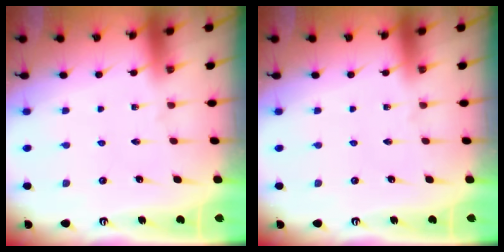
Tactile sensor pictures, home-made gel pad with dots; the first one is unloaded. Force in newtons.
{"total": 0.0}